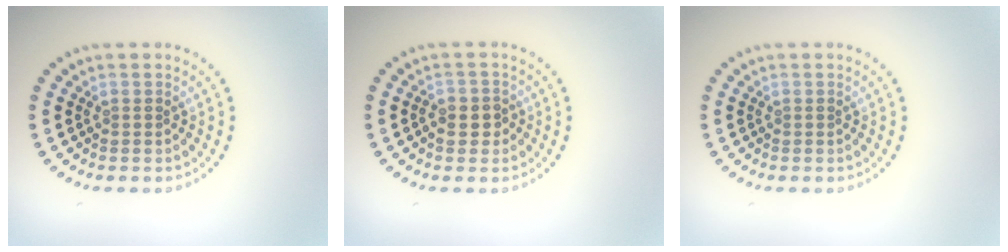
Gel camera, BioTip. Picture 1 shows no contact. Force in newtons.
{"total": 2.4, "press": 2.3, "slide": 0.9}
{"total": 0.0}